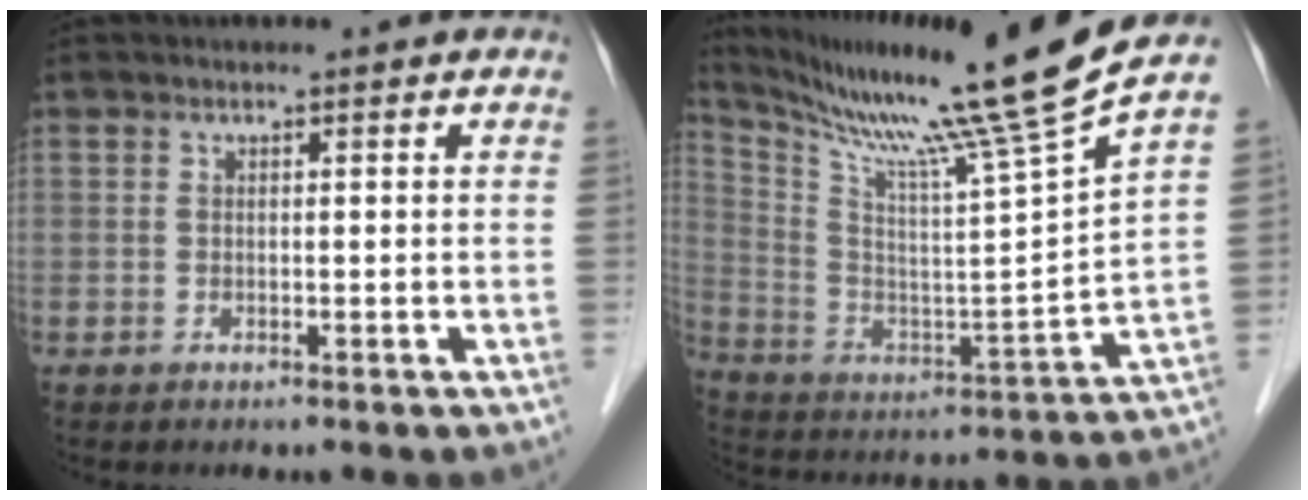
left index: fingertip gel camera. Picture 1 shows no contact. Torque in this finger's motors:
{"motor_torque": [0.16, -0.90, 0.14, 0.12]}